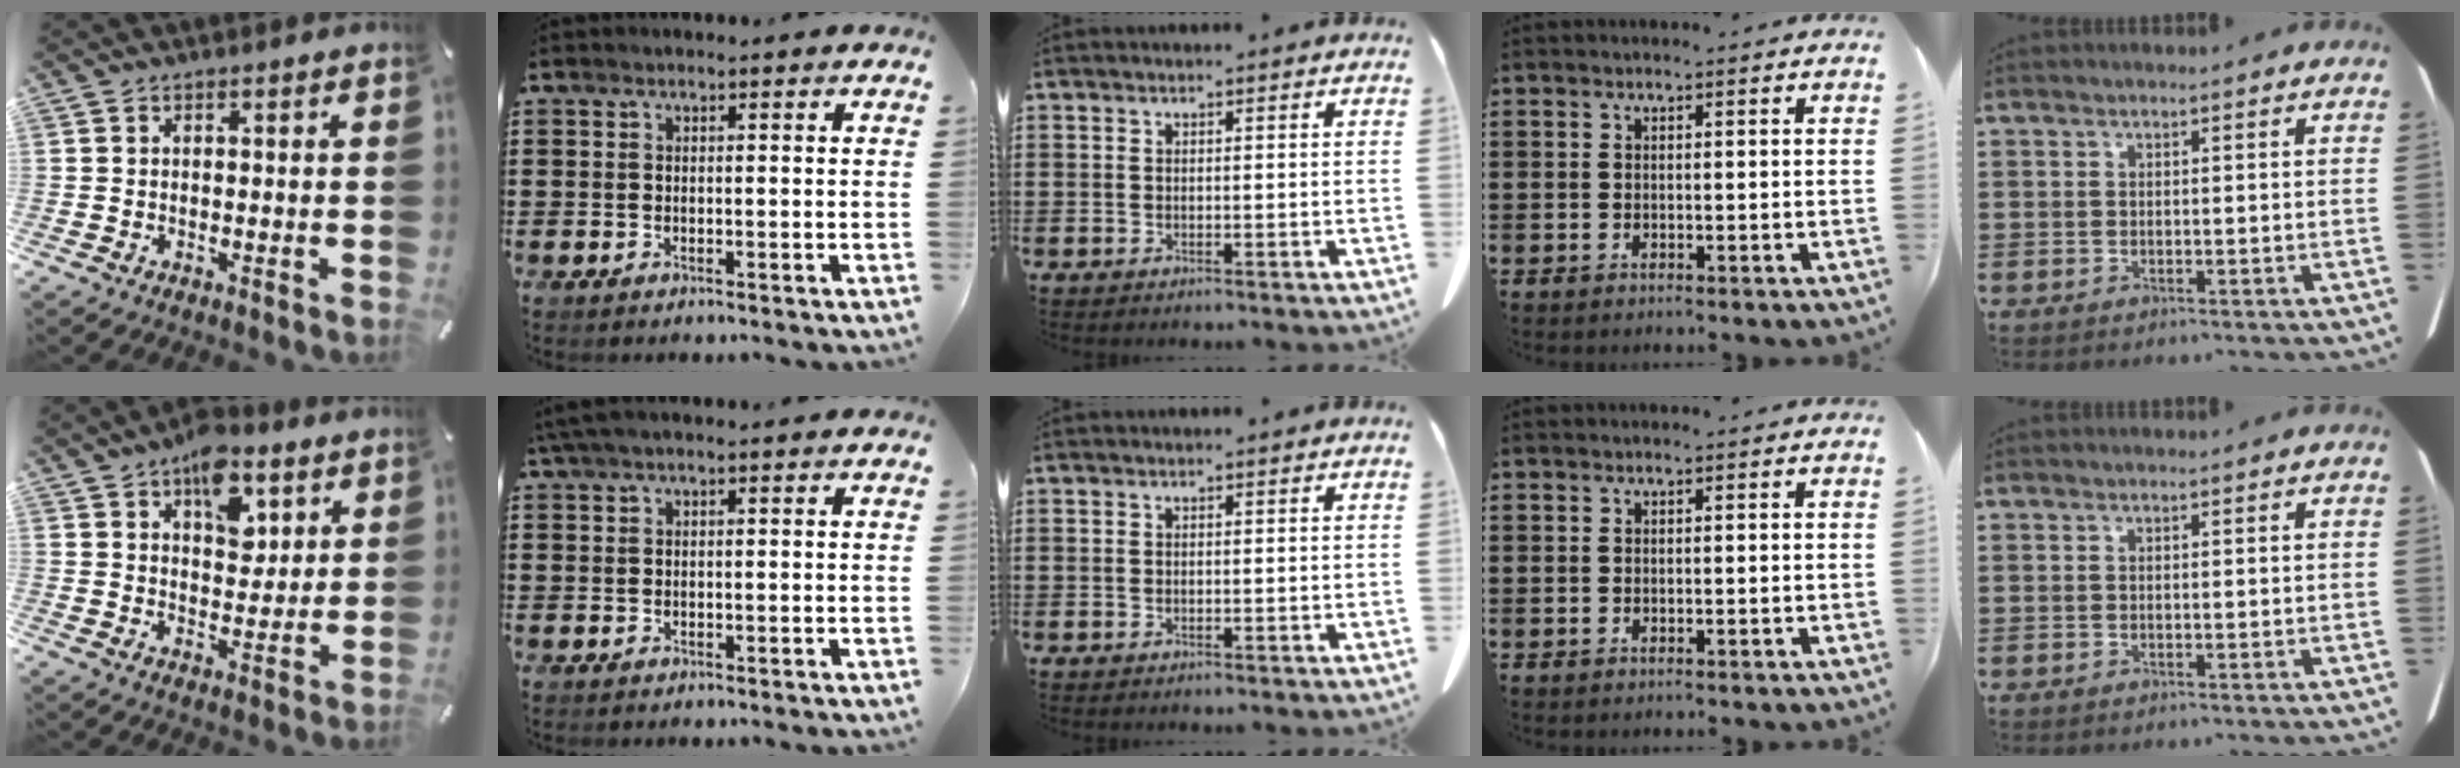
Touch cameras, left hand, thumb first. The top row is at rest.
{"thumb": {"total": 11.1, "force": [5.8, 6.9, 6.5], "torque": [-0.078, -0.021, 0.098]}, "index": {"total": 1.3, "force": [0.5, 0.1, 1.2], "torque": [-0.024, 0.001, 0.011]}}